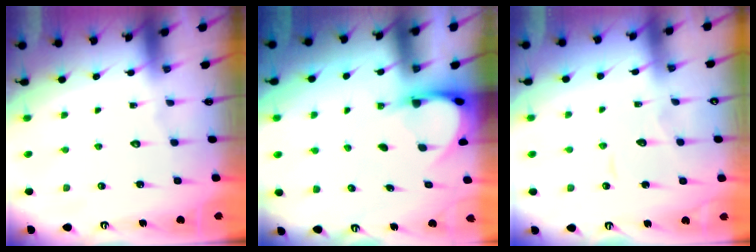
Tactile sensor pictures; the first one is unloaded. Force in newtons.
{"total": 3.7, "press": 3.7, "slide": 0.4}
{"total": 4.7, "press": 4.7, "slide": 0.3}